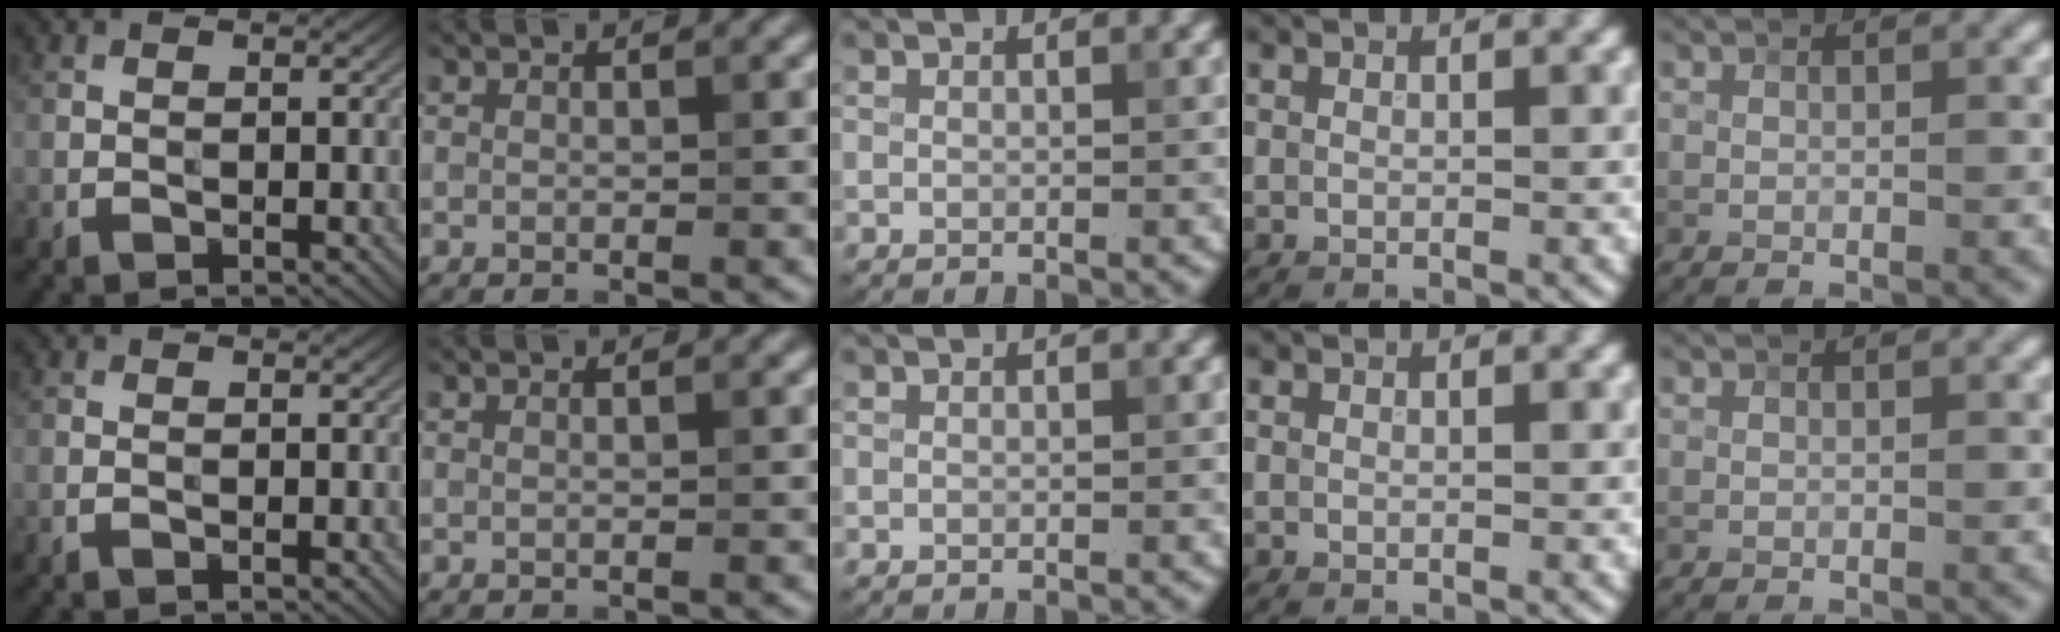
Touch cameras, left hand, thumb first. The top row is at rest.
{"thumb": {"total": 0.6, "force": [0.3, -0.5, 0.2], "torque": [-0.007, 0.000, 0.005]}, "index": {"total": 0.6, "force": [0.1, 0.2, 0.5], "torque": [-0.006, -0.001, -0.006]}}